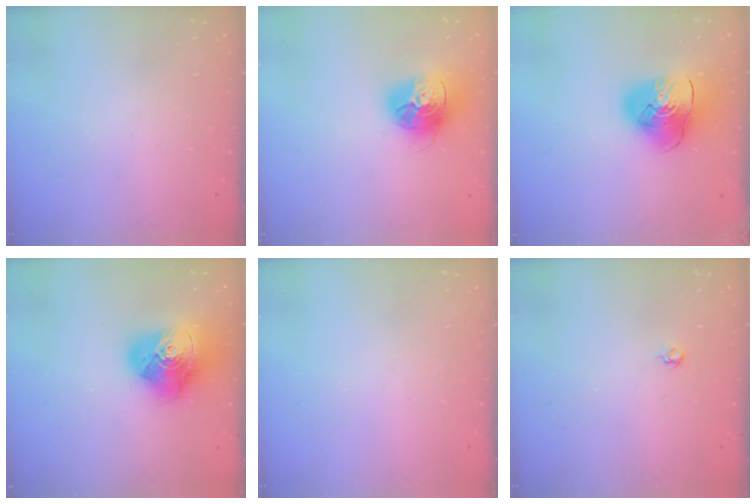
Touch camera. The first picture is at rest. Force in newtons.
{"total": 16.8, "press": 16.7, "slide": 1.5}
{"total": 12.9, "press": 12.8, "slide": 1.8}
{"total": 19.4, "press": 19.3, "slide": 2.3}
{"total": 0.0}
{"total": 3.7, "press": 3.6, "slide": 0.8}